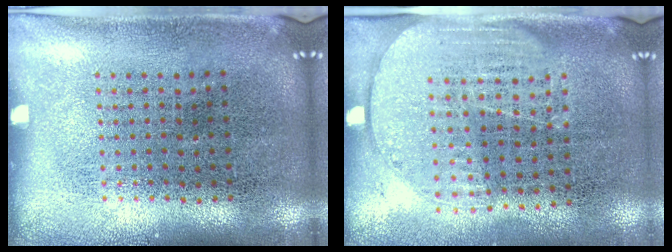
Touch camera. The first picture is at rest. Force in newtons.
{"total": 1.6, "press": 1.4, "slide": 0.8}